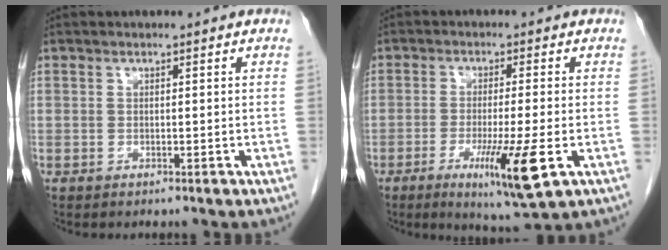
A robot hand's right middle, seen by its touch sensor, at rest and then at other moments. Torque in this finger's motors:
{"motor_torque": [0.30, -0.27, 0.26, 0.10]}